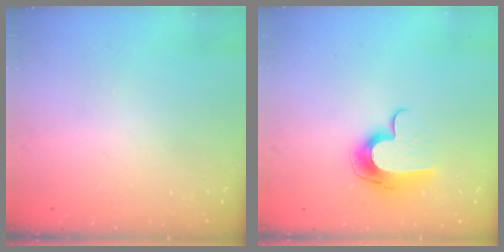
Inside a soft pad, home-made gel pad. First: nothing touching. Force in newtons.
{"total": 11.2, "press": 11.1, "slide": 0.7}